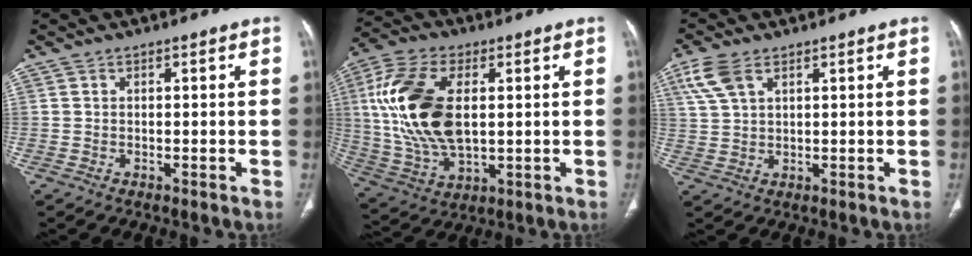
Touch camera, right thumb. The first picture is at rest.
{"total": 19.1, "force": [2.6, 10.3, 15.9], "torque": [-0.334, -0.005, 0.054]}
{"total": 6.0, "force": [3.3, 3.1, 4.0], "torque": [-0.096, 0.001, 0.073]}